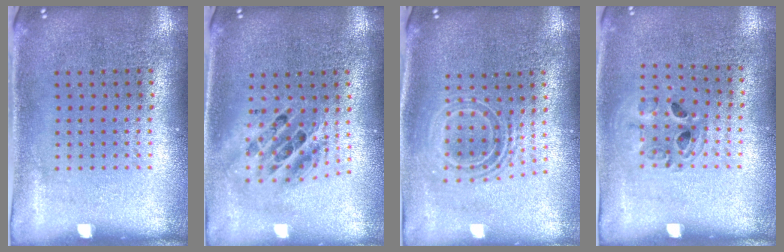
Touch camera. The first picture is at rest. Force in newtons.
{"total": 1.8, "press": 1.4, "slide": 1.1}
{"total": 1.8, "press": 1.4, "slide": 1.2}
{"total": 1.0, "press": 1.0, "slide": 0.1}